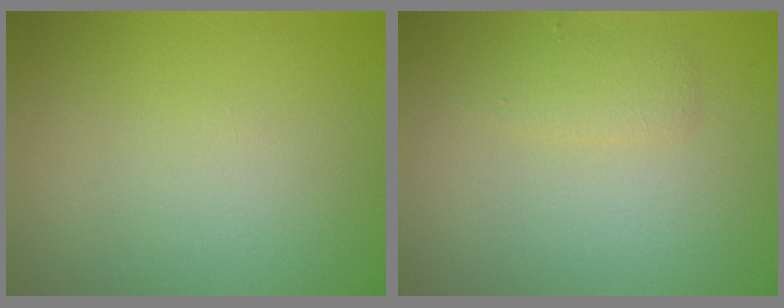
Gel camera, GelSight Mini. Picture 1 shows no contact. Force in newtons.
{"total": 1.4, "press": 1.4, "slide": 0.1}